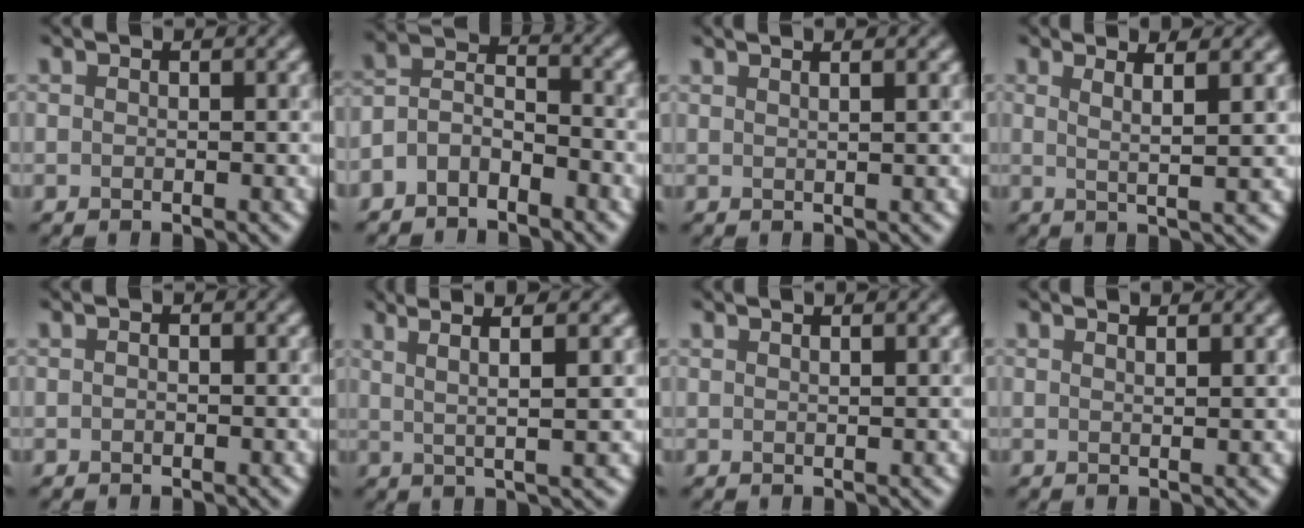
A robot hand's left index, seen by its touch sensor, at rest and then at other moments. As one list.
[{"total": 3.4, "force": [-2.8, 1.5, 1.4], "torque": [-0.030, 0.011, -0.052]}, {"total": 3.9, "force": [2.5, 1.7, 2.6], "torque": [-0.003, 0.038, 0.001]}, {"total": 3.0, "force": [1.5, 0.2, 2.6], "torque": [-0.044, 0.002, 0.030]}, {"total": 0.0}, {"total": 4.9, "force": [2.4, 0.5, 4.3], "torque": [-0.076, 0.015, 0.049]}, {"total": 3.3, "force": [2.2, 1.5, 1.9], "torque": [0.008, 0.029, -0.001]}, {"total": 3.0, "force": [2.1, 1.2, 1.9], "torque": [0.001, 0.024, -0.001]}]